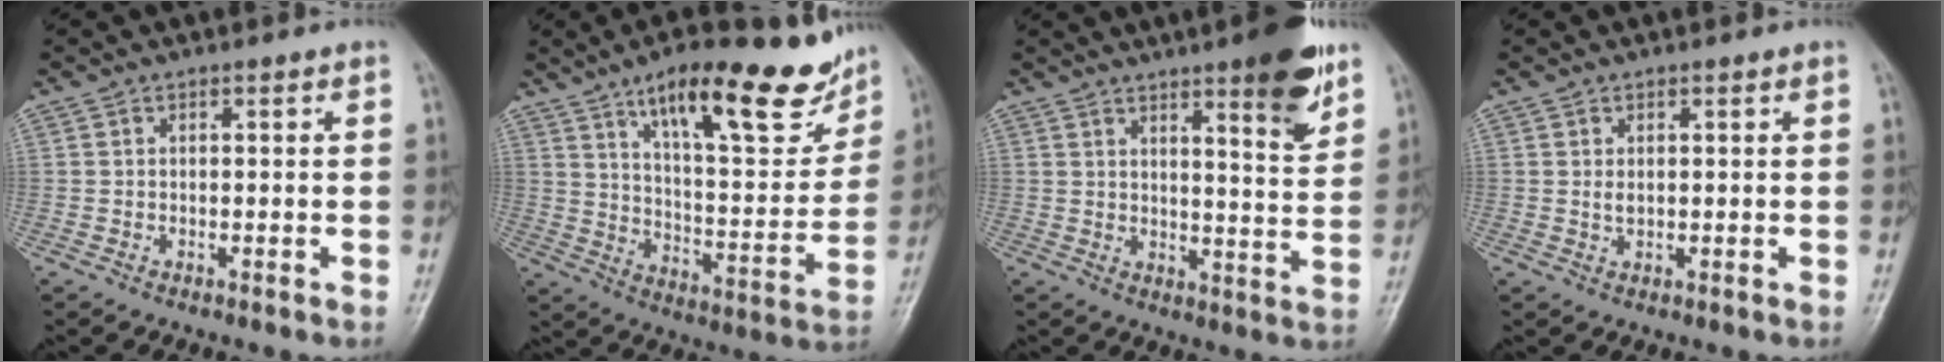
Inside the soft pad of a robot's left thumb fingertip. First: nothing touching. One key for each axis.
{"total": 22.8, "fx": 14.6, "fy": 7.3, "fz": 16.0, "tx": -0.188, "ty": -0.061, "tz": 0.227}
{"total": 11.3, "fx": 7.0, "fy": 2.0, "fz": 8.7, "tx": -0.100, "ty": -0.042, "tz": 0.094}
{"total": 1.6, "fx": 0.6, "fy": 0.8, "fz": 1.2, "tx": -0.019, "ty": -0.004, "tz": 0.015}